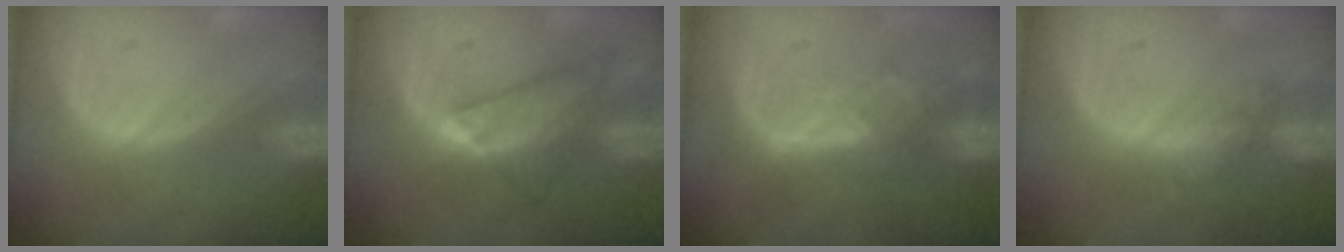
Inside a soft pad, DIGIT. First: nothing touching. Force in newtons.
{"total": 6.3, "press": 6.2, "slide": 1.4}
{"total": 4.6, "press": 4.6, "slide": 0.6}
{"total": 4.9, "press": 4.3, "slide": 2.3}